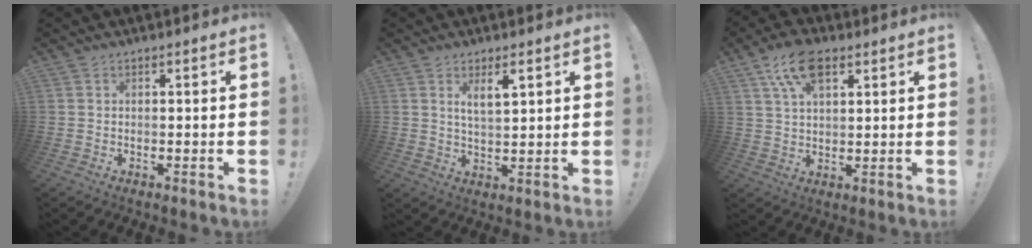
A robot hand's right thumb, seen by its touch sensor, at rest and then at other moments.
{"total": 5.9, "force": [3.2, 1.9, 4.5], "torque": [-0.072, -0.013, 0.054]}
{"total": 11.5, "force": [6.0, 5.9, 7.9], "torque": [-0.133, -0.009, 0.112]}